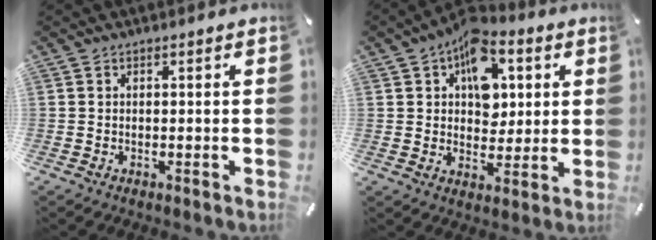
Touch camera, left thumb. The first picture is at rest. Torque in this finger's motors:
{"motor_torque": [2.01, 2.51, 1.14, -1.00, 0.43]}